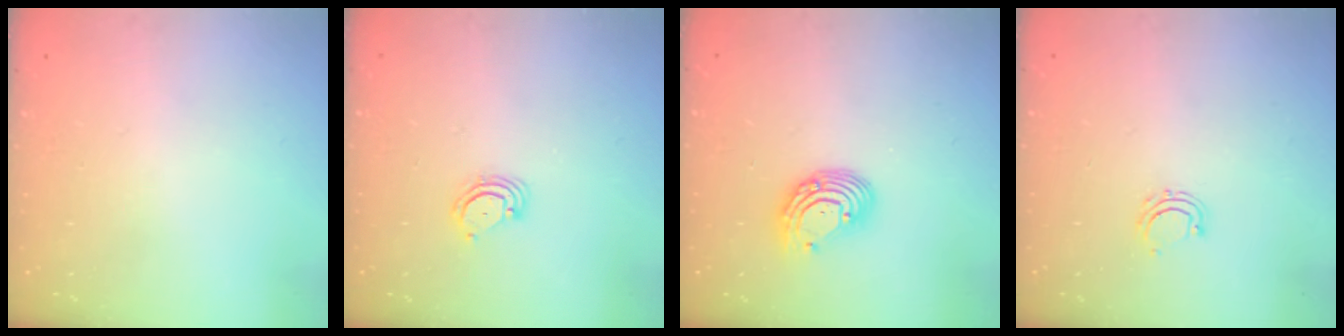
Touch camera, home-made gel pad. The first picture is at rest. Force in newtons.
{"total": 3.8, "press": 3.8, "slide": 0.3}
{"total": 8.9, "press": 8.8, "slide": 0.8}
{"total": 5.3, "press": 5.2, "slide": 1.1}